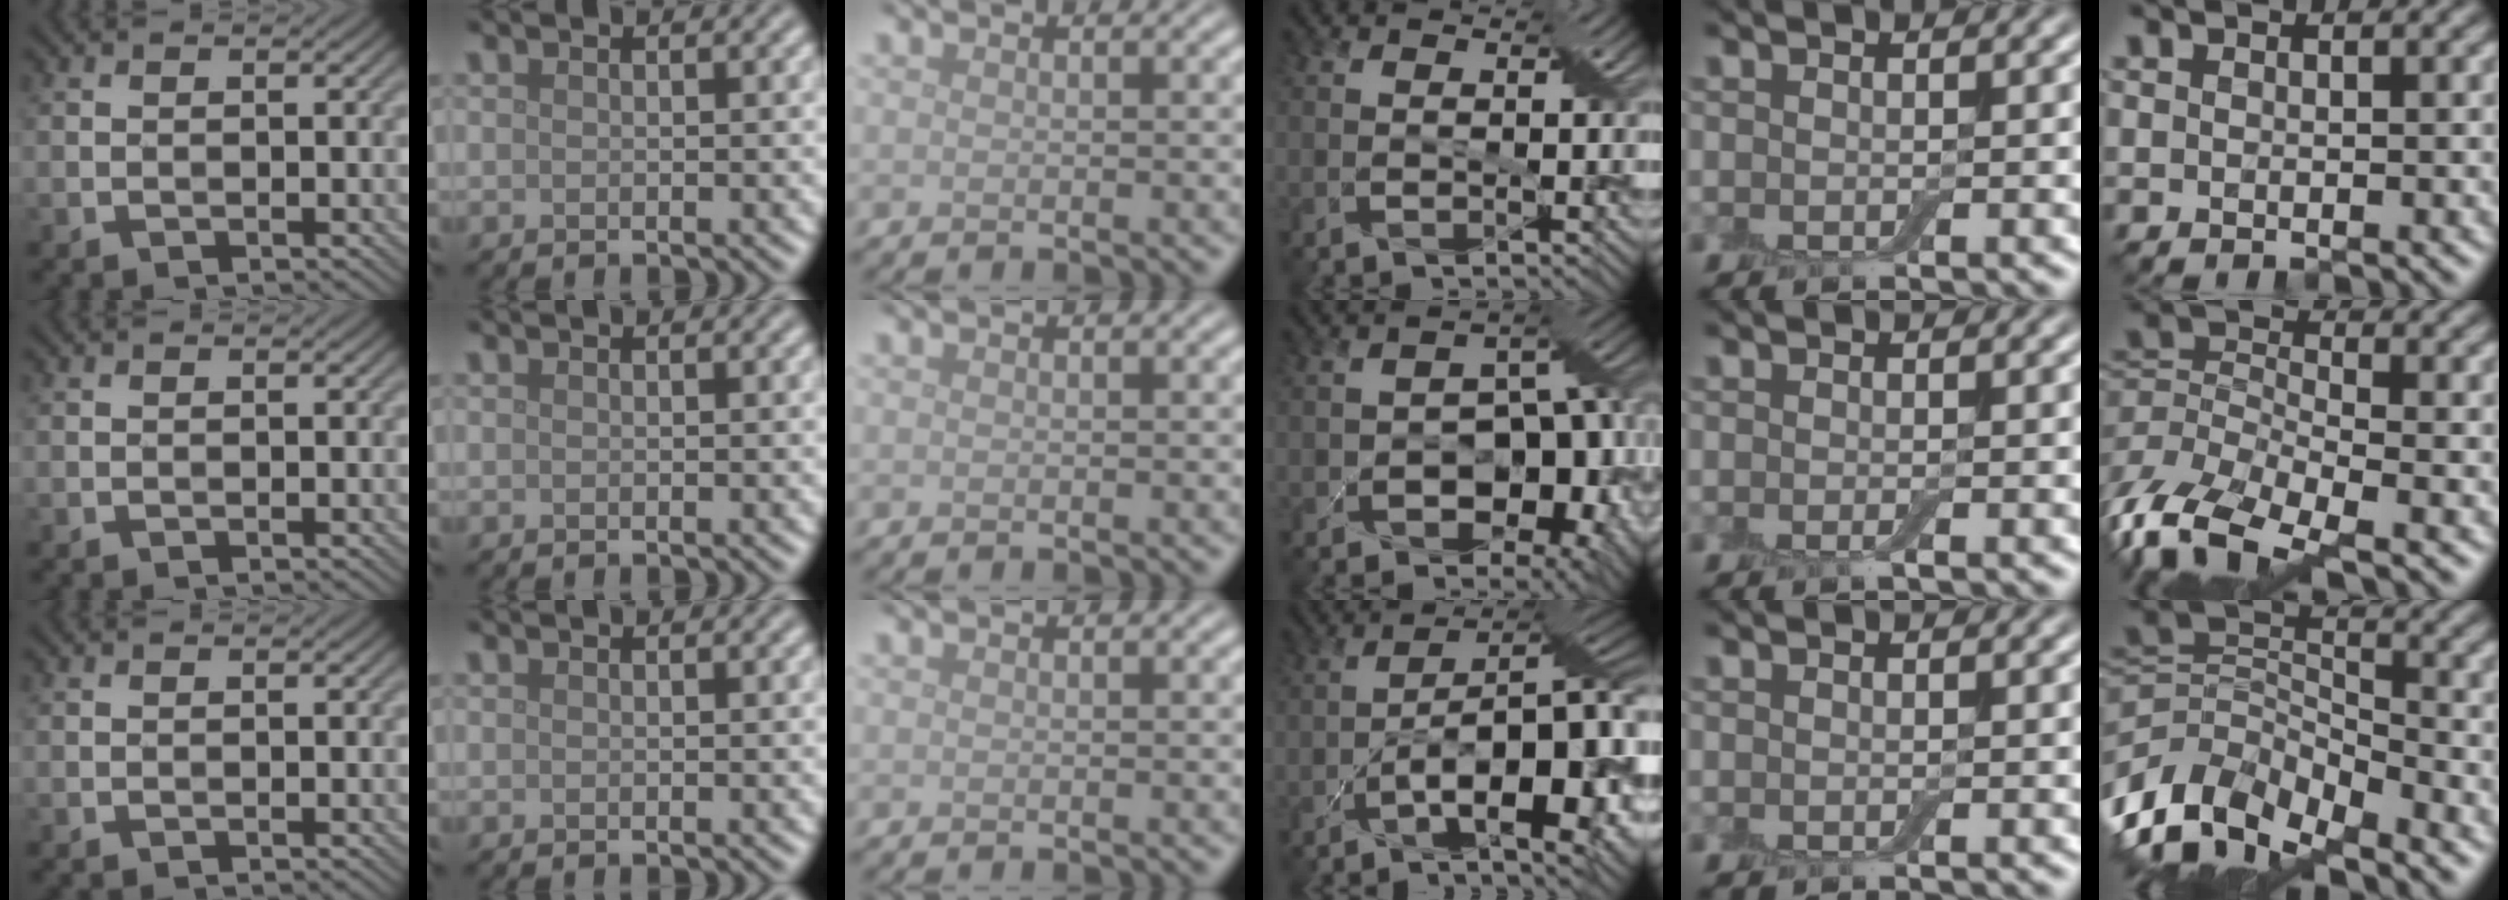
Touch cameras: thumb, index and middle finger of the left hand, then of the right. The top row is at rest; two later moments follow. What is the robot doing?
{"motion": "pour", "object": "bowl"}